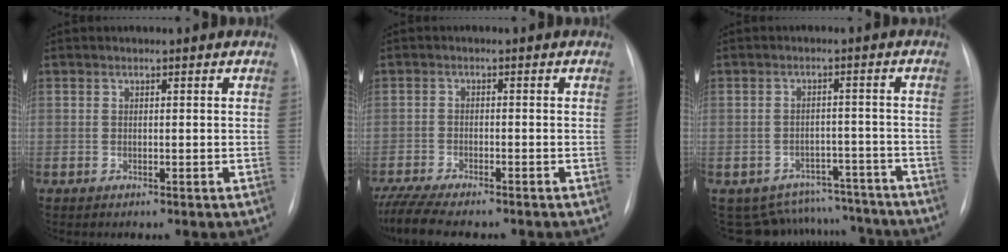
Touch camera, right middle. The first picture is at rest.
{"total": 9.9, "force": [-8.5, 1.6, 4.9], "torque": [-0.085, -0.013, -0.136]}
{"total": 11.0, "force": [-10.2, 4.1, -0.3], "torque": [0.010, 0.037, -0.125]}